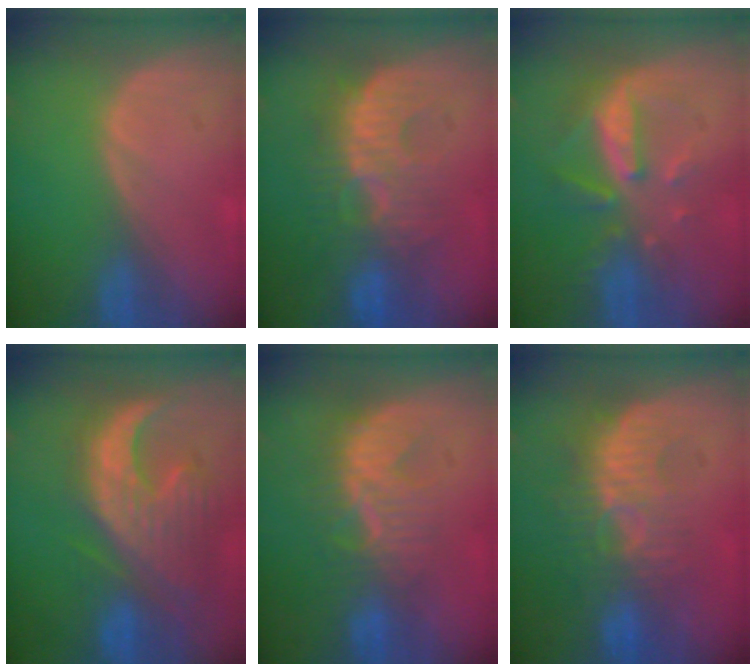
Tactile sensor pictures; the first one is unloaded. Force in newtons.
{"total": 9.0, "press": 8.9, "slide": 1.7}
{"total": 8.0, "press": 7.3, "slide": 3.3}
{"total": 12.2, "press": 11.2, "slide": 4.9}
{"total": 8.1, "press": 7.9, "slide": 1.8}
{"total": 9.3, "press": 8.6, "slide": 3.7}